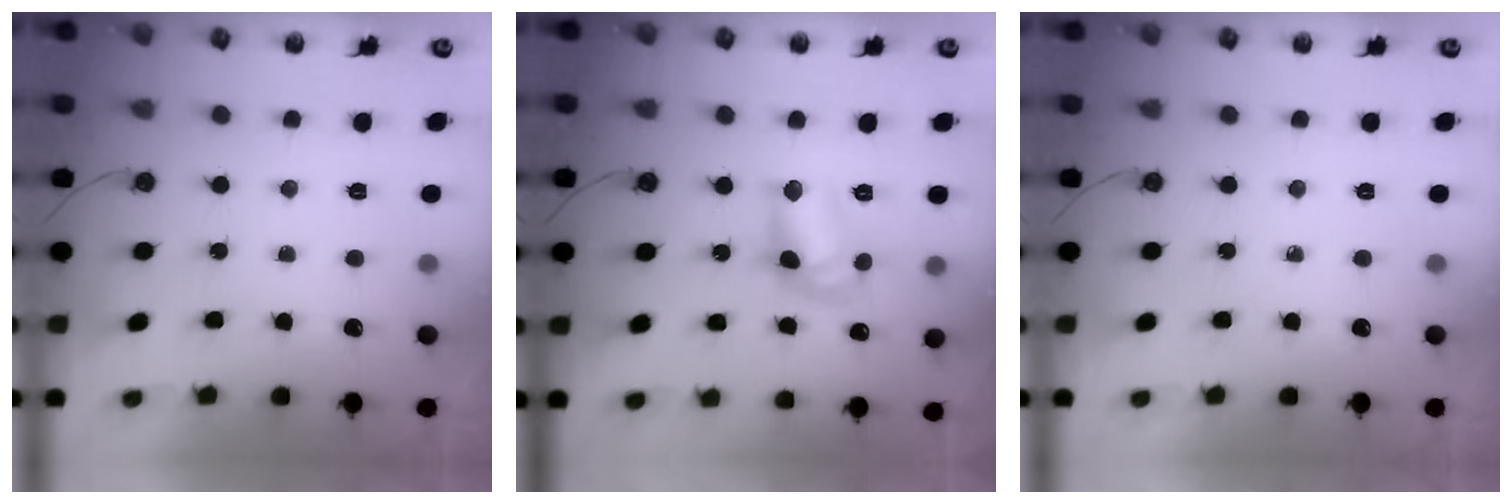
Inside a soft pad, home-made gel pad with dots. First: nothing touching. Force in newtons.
{"total": 11.6, "press": 11.6, "slide": 0.8}
{"total": 0.0}